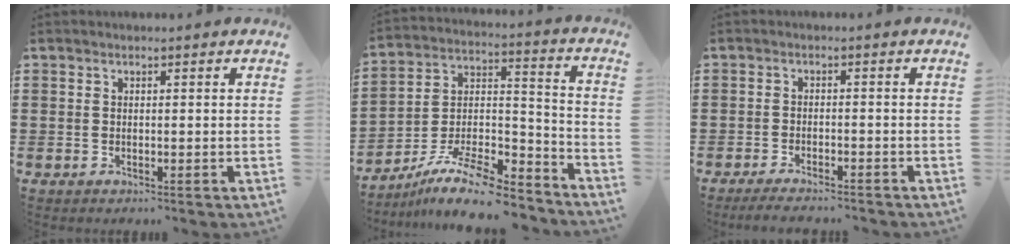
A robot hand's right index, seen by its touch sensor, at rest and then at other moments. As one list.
[{"total": 11.4, "force": [-9.5, 2.7, 5.8], "torque": [-0.102, 0.028, -0.184]}, {"total": 2.5, "force": [-2.4, 0.0, 0.5], "torque": [-0.009, 0.001, -0.049]}]